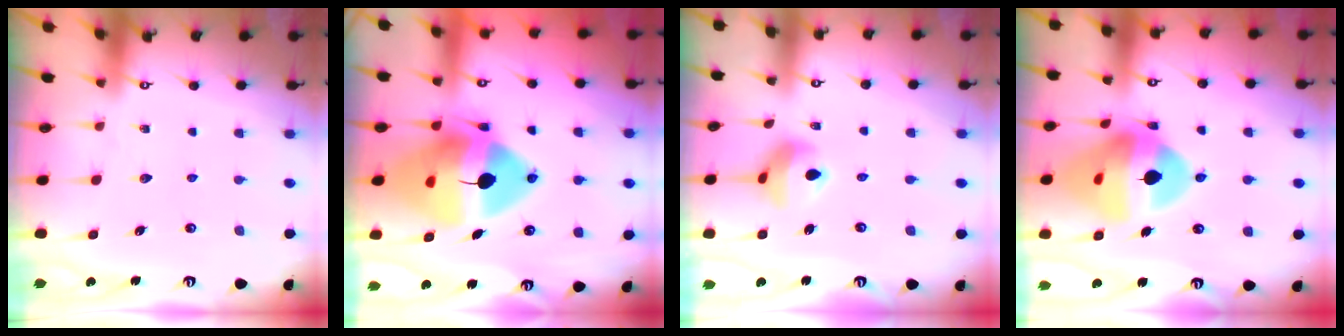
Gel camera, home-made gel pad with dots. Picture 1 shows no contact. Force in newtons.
{"total": 19.4, "press": 19.2, "slide": 2.9}
{"total": 9.0, "press": 9.0, "slide": 1.0}
{"total": 17.9, "press": 17.8, "slide": 2.0}